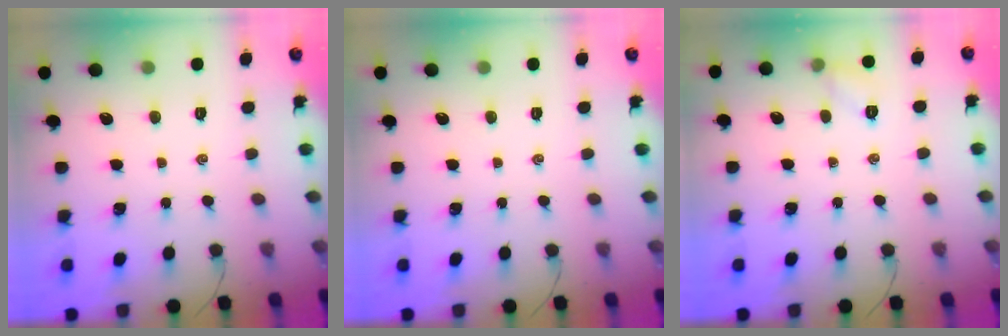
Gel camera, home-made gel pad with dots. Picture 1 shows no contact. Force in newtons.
{"total": 0.0}
{"total": 5.7, "press": 5.5, "slide": 1.5}